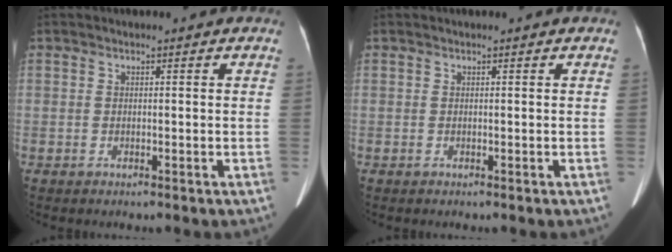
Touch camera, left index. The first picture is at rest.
{"total": 0.0}